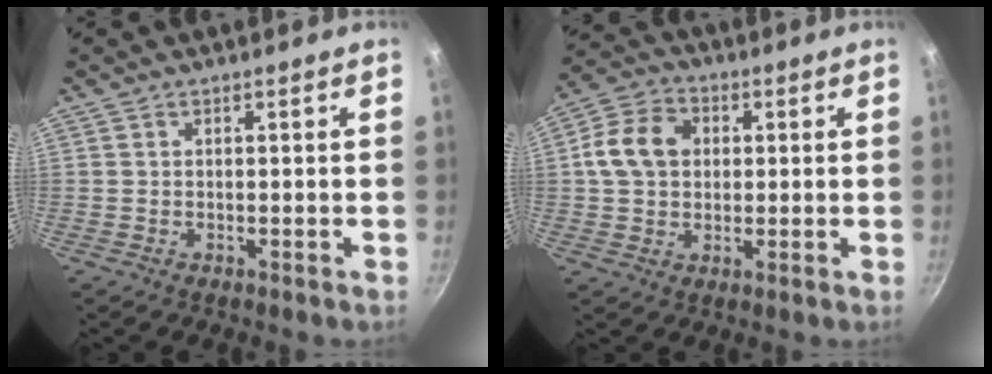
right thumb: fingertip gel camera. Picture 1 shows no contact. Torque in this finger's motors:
{"motor_torque": [-0.21, 0.35, 0.28, -0.15, 0.13]}